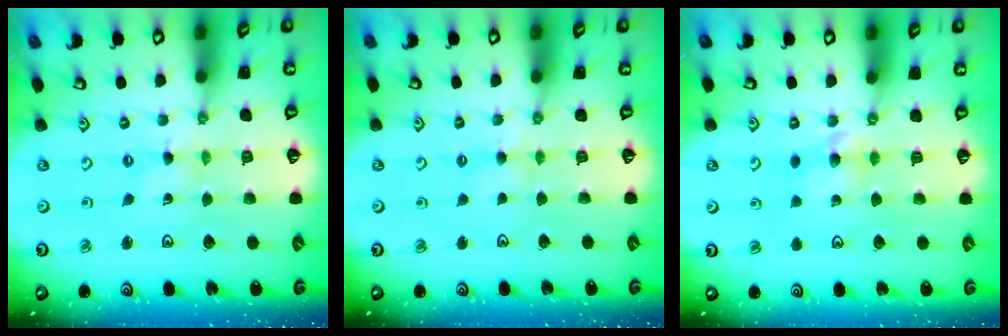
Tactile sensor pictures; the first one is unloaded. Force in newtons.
{"total": 2.4, "press": 2.4, "slide": 0.5}
{"total": 6.0, "press": 5.9, "slide": 1.0}